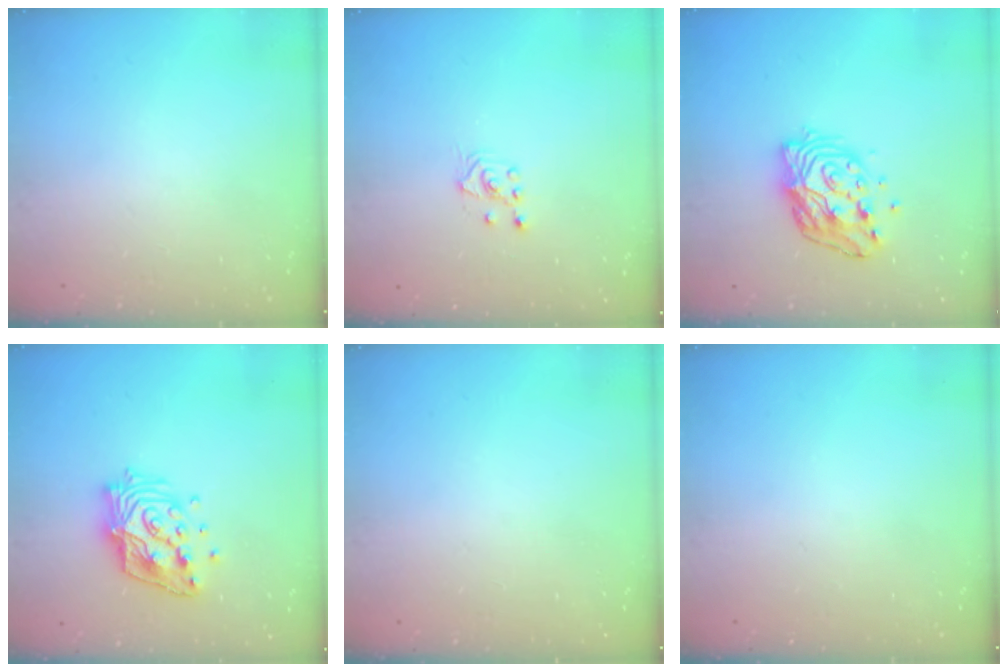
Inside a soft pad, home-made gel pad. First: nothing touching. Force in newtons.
{"total": 2.6, "press": 2.4, "slide": 0.8}
{"total": 14.0, "press": 13.9, "slide": 1.7}
{"total": 15.5, "press": 15.5, "slide": 1.2}
{"total": 0.0}
{"total": 0.0}